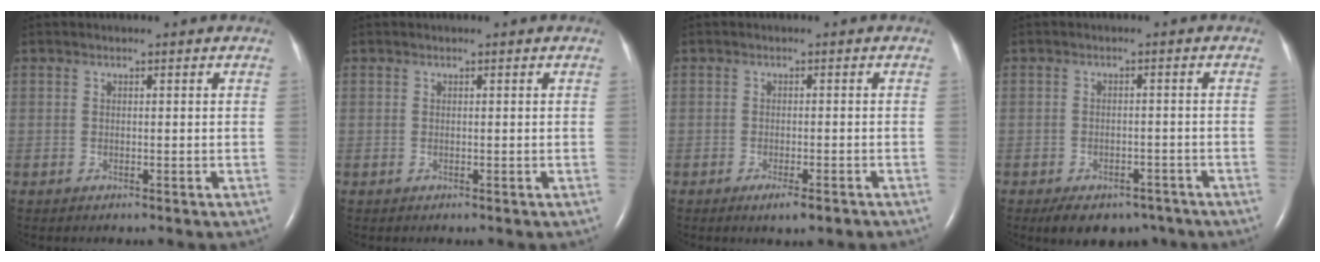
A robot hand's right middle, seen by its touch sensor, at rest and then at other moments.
{"total": 0.0}
{"total": 3.4, "force": [-2.3, 0.6, 2.4], "torque": [-0.031, -0.005, -0.028]}
{"total": 8.6, "force": [-6.4, 4.6, 3.4], "torque": [-0.044, 0.006, -0.089]}